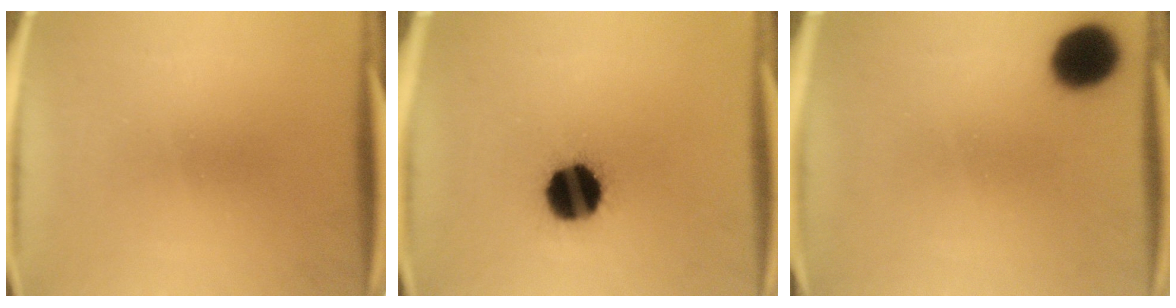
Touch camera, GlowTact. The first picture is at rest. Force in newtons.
{"total": 15.3}
{"total": 10.8}